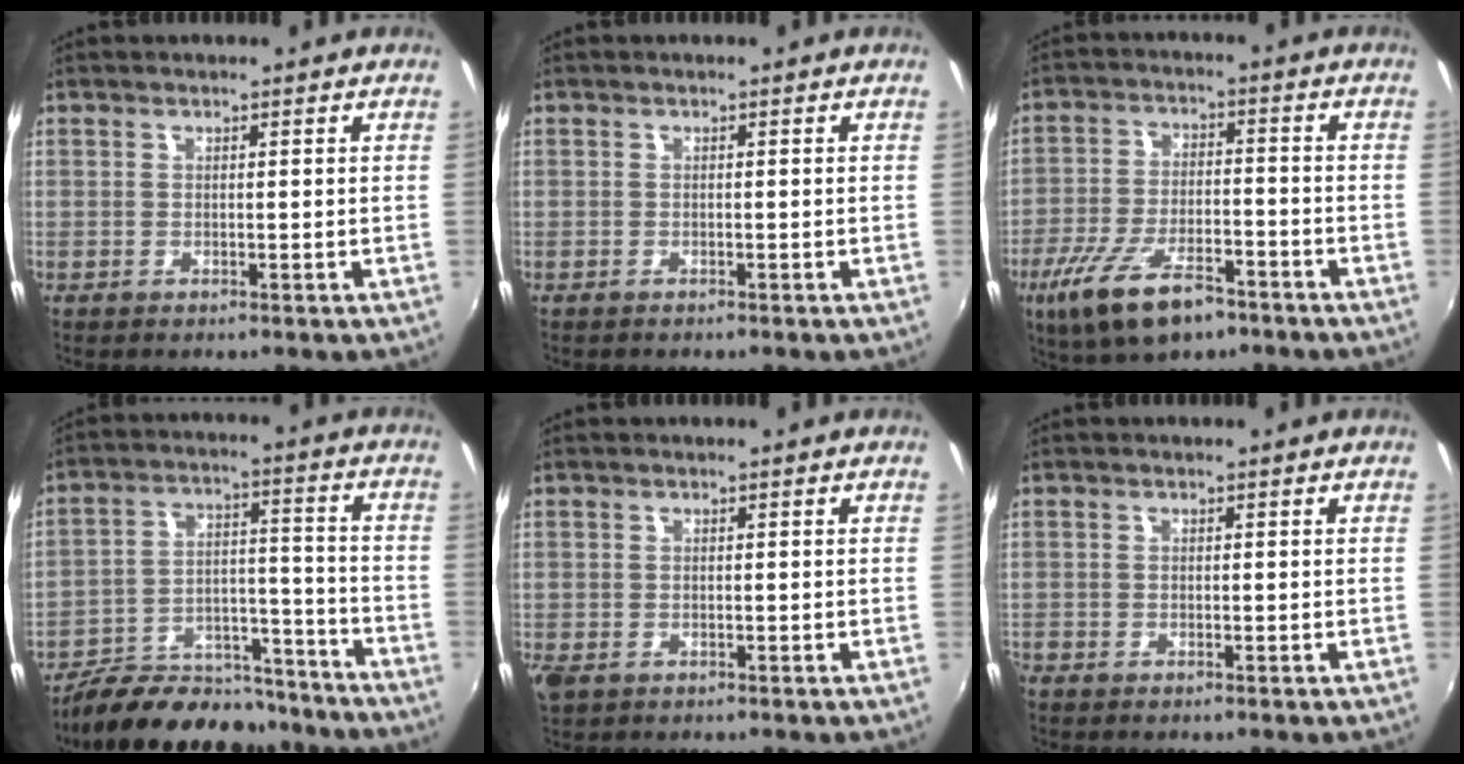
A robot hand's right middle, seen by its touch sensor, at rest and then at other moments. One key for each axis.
{"total": 0.5, "fx": -0.5, "fy": 0.2, "fz": 0.1, "tx": -0.002, "ty": -0.003, "tz": -0.008}
{"total": 14.1, "fx": -8.7, "fy": 5.5, "fz": 9.6, "tx": -0.208, "ty": -0.032, "tz": -0.156}
{"total": 18.5, "fx": -15.7, "fy": 7.1, "fz": 6.6, "tx": -0.131, "ty": 0.030, "tz": -0.225}
{"total": 2.6, "fx": -1.3, "fy": 1.6, "fz": 1.5, "tx": -0.032, "ty": -0.010, "tz": -0.023}
{"total": 0.7, "fx": -0.7, "fy": 0.1, "fz": 0.2, "tx": -0.005, "ty": -0.004, "tz": -0.017}